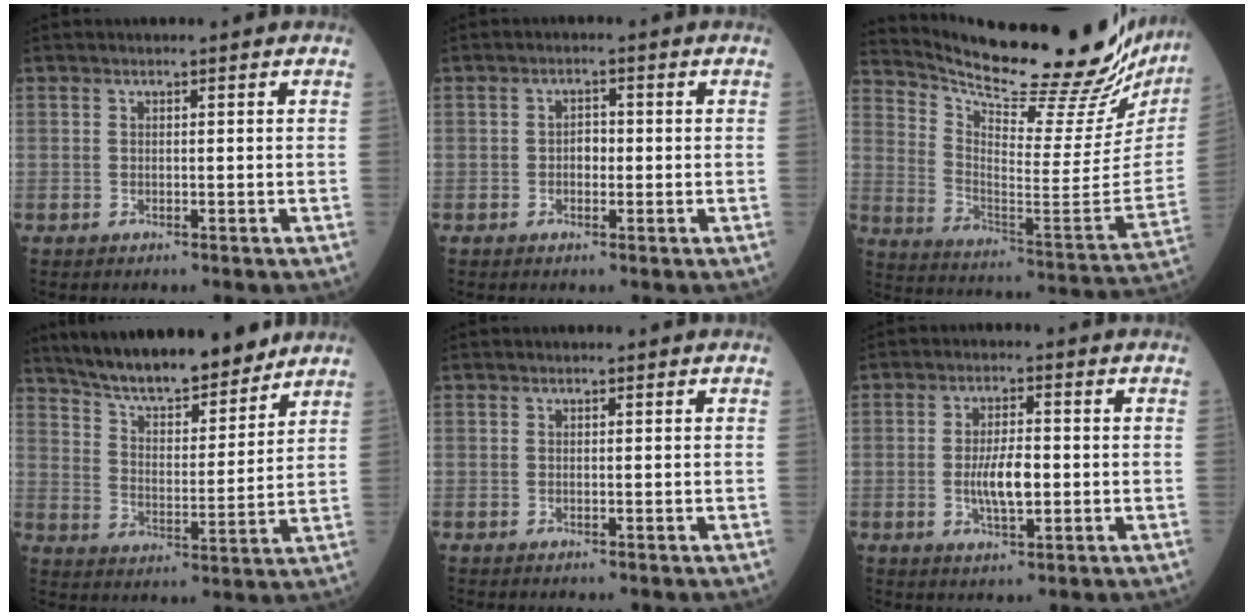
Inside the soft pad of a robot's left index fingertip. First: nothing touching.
{"total": 1.9, "force": [-0.4, 1.2, 1.4], "torque": [-0.011, 0.006, -0.008]}
{"total": 28.6, "force": [25.7, 3.2, 12.2], "torque": [-0.200, -0.103, 0.348]}
{"total": 16.2, "force": [14.1, 3.2, 7.3], "torque": [-0.110, 0.004, 0.231]}
{"total": 0.0}
{"total": 5.6, "force": [-0.8, 1.7, 5.3], "torque": [-0.099, -0.002, -0.014]}